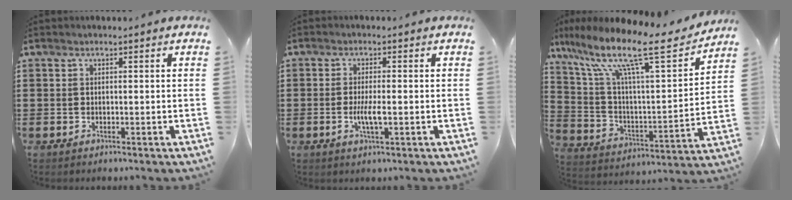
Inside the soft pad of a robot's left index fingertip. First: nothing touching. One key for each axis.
{"total": 3.8, "fx": -0.7, "fy": 0.7, "fz": 3.6, "tx": -0.077, "ty": -0.007, "tz": -0.017}
{"total": 15.6, "fx": 10.9, "fy": 2.7, "fz": 10.8, "tx": -0.225, "ty": -0.060, "tz": 0.175}